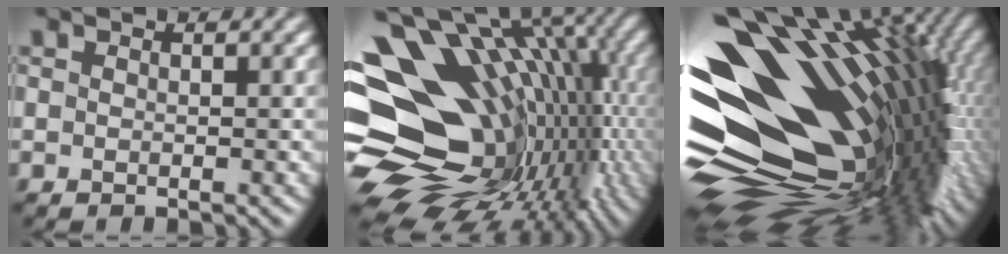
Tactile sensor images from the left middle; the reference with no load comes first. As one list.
[{"total": 18.9, "force": [0.5, 13.4, 13.3], "torque": [-0.226, 0.014, 0.018]}, {"total": 18.3, "force": [1.6, 10.3, 15.1], "torque": [-0.273, -0.004, 0.030]}]